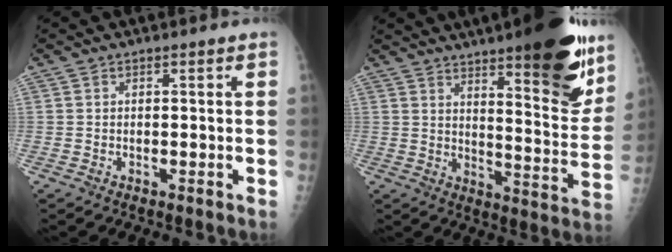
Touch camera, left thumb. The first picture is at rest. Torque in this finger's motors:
{"motor_torque": [2.22, 0.91, 1.23, -1.17, 0.11]}